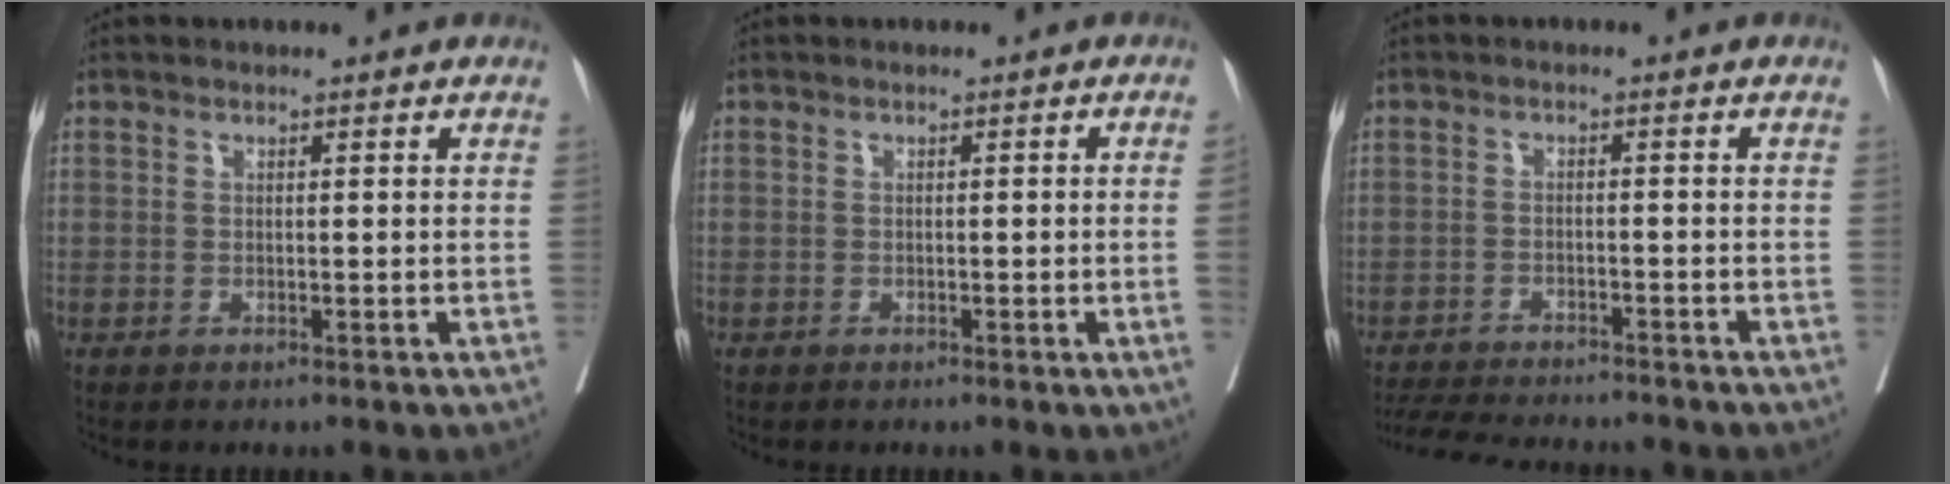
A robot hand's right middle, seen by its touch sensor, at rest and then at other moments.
{"total": 1.5, "force": [-0.3, -0.3, 1.4], "torque": [-0.023, 0.002, 0.000]}
{"total": 12.3, "force": [-11.4, 1.6, 4.2], "torque": [-0.071, -0.010, -0.162]}